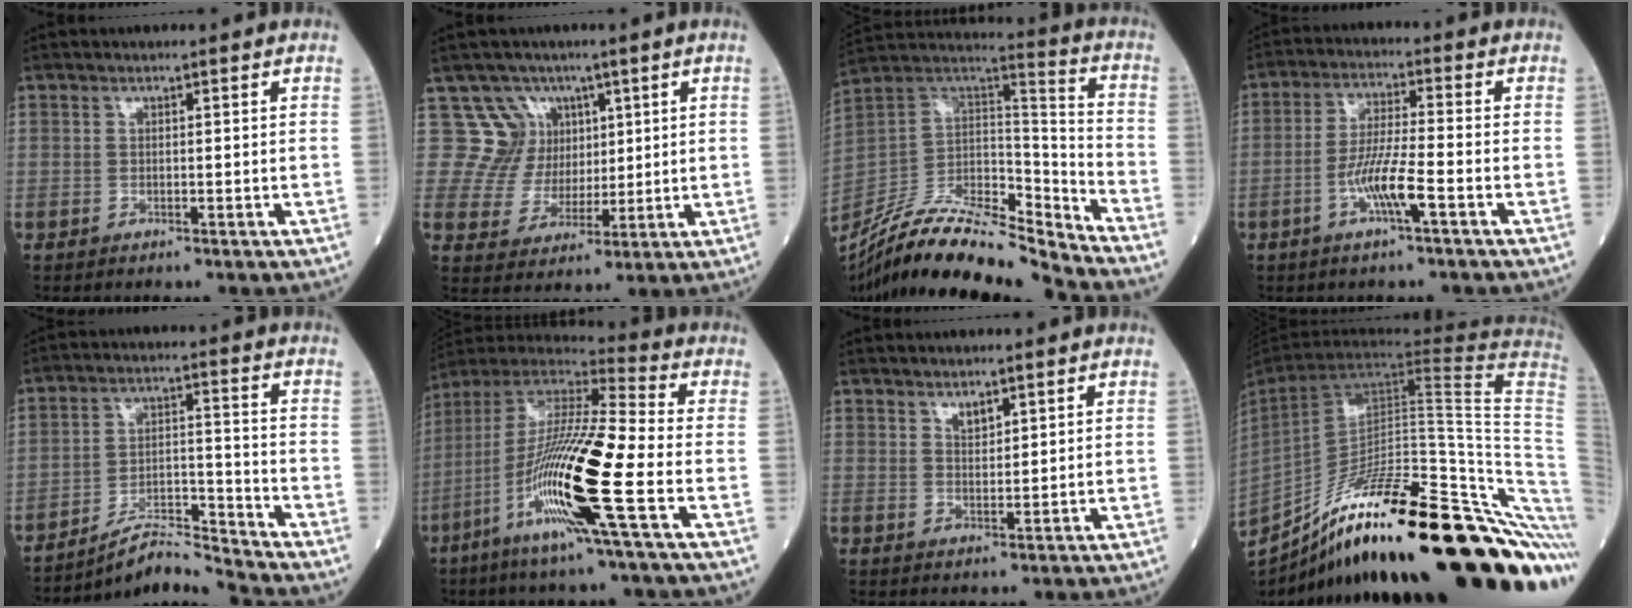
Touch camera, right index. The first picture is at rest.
{"total": 7.8, "force": [3.9, 6.7, -0.9], "torque": [0.023, 0.015, 0.070]}
{"total": 21.5, "force": [-19.2, 2.7, 9.2], "torque": [-0.189, 0.018, -0.344]}
{"total": 6.9, "force": [-2.8, 0.0, 6.4], "torque": [-0.129, -0.002, -0.055]}
{"total": 7.2, "force": [-7.1, -1.3, 0.7], "torque": [-0.019, 0.018, -0.123]}
{"total": 19.1, "force": [-6.7, 0.0, 17.9], "torque": [-0.372, -0.026, -0.137]}
{"total": 1.9, "force": [1.4, 0.7, 1.1], "torque": [-0.023, -0.001, 0.029]}
{"total": 41.0, "force": [-27.2, 5.2, 30.2], "torque": [-0.375, -0.044, -0.394]}